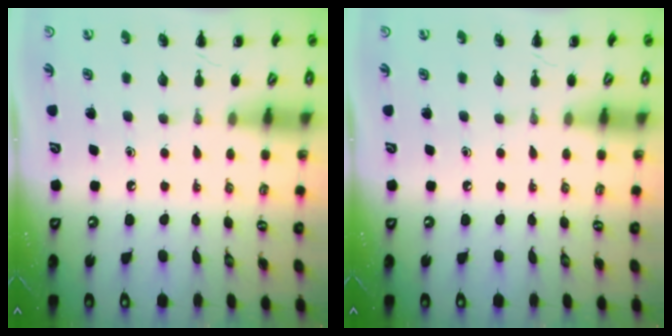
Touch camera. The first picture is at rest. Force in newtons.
{"total": 0.0}